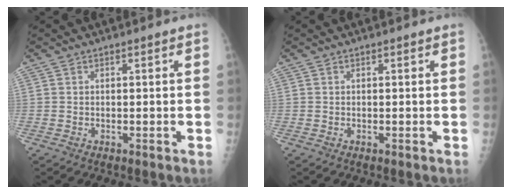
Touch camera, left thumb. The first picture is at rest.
{"total": 0.0}